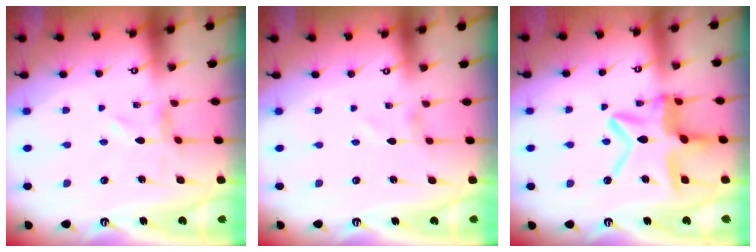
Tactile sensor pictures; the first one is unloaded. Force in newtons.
{"total": 0.5, "press": 0.5, "slide": 0.1}
{"total": 15.4, "press": 15.3, "slide": 1.5}